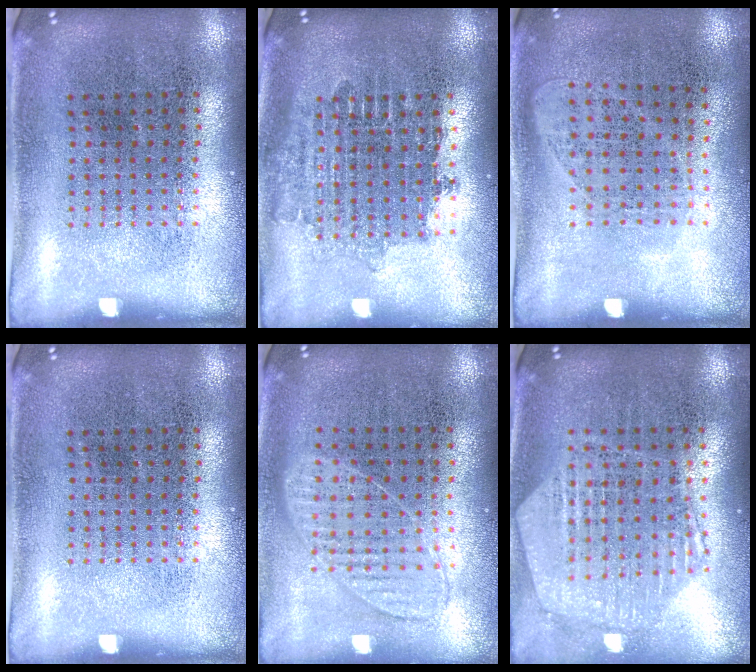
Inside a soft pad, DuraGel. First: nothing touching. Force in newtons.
{"total": 1.7, "press": 1.4, "slide": 1.0}
{"total": 1.0, "press": 0.9, "slide": 0.4}
{"total": 0.0}
{"total": 0.9, "press": 0.8, "slide": 0.3}
{"total": 1.2, "press": 1.2, "slide": 0.1}